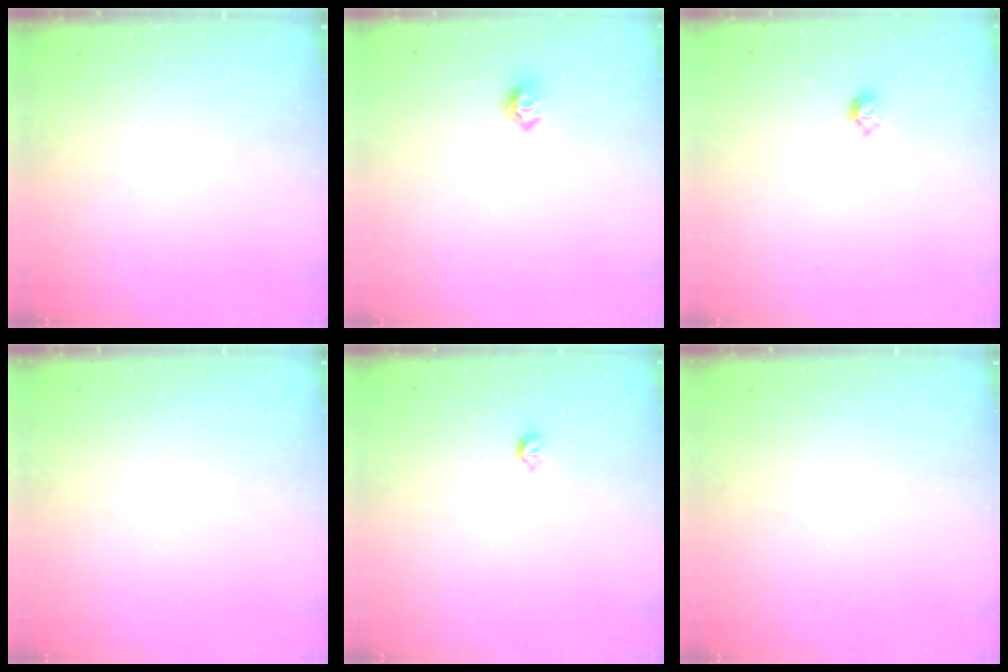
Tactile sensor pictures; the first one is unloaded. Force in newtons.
{"total": 6.9, "press": 6.8, "slide": 0.9}
{"total": 5.4, "press": 5.4, "slide": 0.9}
{"total": 0.0}
{"total": 4.1, "press": 4.0, "slide": 0.8}
{"total": 0.0}